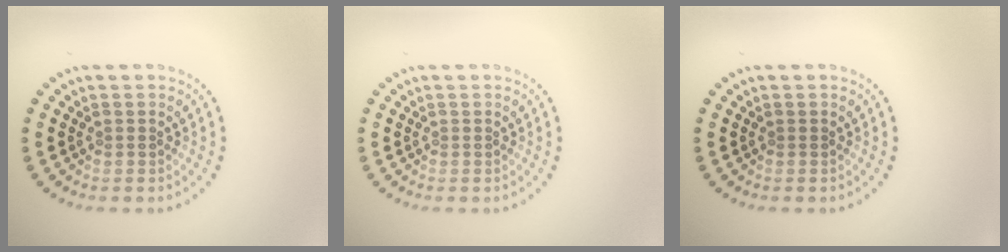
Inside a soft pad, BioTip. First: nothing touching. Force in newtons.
{"total": 0.0}
{"total": 0.0}